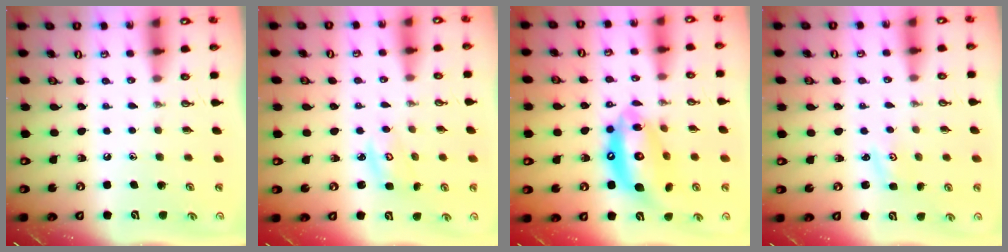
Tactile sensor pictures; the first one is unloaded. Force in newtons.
{"total": 2.8, "press": 2.8, "slide": 0.2}
{"total": 17.1, "press": 17.0, "slide": 1.8}
{"total": 1.1, "press": 1.1, "slide": 0.3}